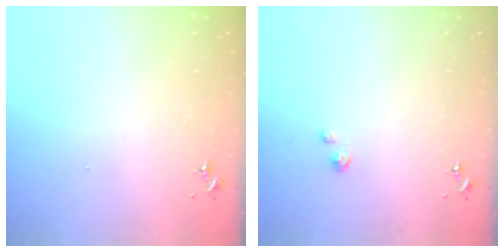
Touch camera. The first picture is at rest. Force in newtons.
{"total": 2.5, "press": 2.5, "slide": 0.3}